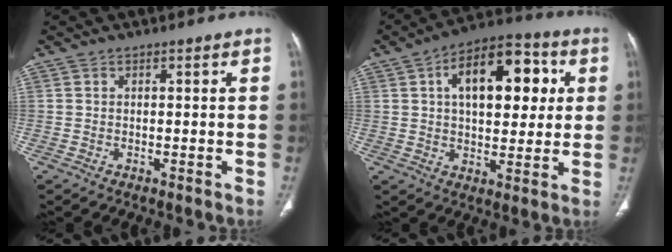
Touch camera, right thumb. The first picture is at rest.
{"total": 17.3, "force": [4.4, 9.5, 13.8], "torque": [-0.166, 0.015, 0.062]}